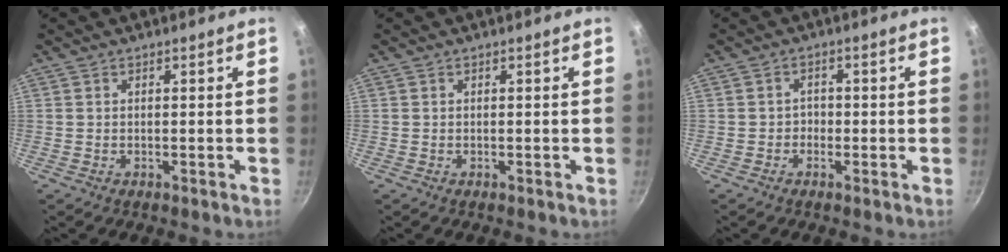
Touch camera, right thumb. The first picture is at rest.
{"total": 0.0}
{"total": 1.7, "force": [-0.6, 1.5, 0.5], "torque": [0.008, 0.003, -0.011]}